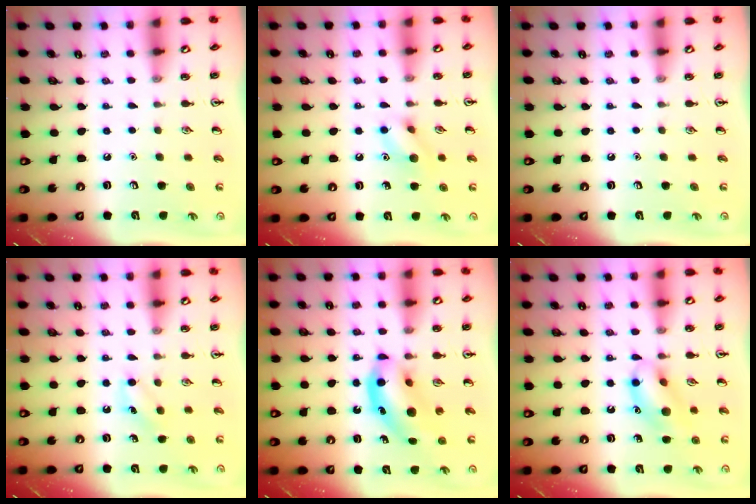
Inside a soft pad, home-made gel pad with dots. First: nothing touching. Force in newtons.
{"total": 8.9, "press": 8.9, "slide": 0.6}
{"total": 0.0}
{"total": 4.9, "press": 4.7, "slide": 1.3}
{"total": 10.7, "press": 10.2, "slide": 3.1}
{"total": 12.5, "press": 12.4, "slide": 1.0}